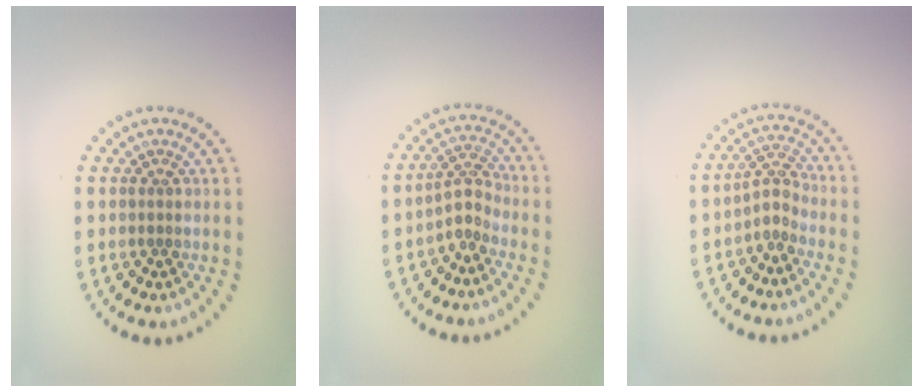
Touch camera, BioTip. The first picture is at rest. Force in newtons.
{"total": 2.3, "press": 1.6, "slide": 1.6}
{"total": 2.2, "press": 1.5, "slide": 1.6}